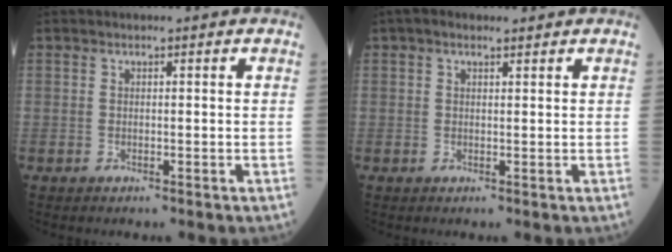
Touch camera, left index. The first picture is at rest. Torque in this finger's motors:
{"motor_torque": [0.69, -0.54, 0.18, 0.04]}